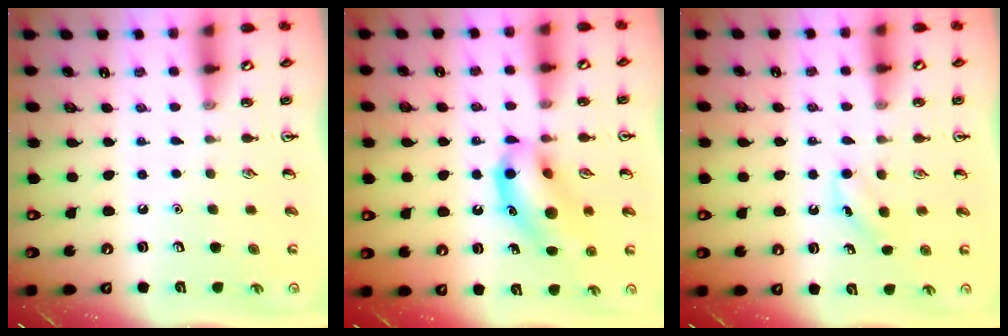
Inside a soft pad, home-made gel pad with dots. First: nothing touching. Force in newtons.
{"total": 14.2, "press": 13.8, "slide": 3.3}
{"total": 3.9, "press": 3.6, "slide": 1.5}